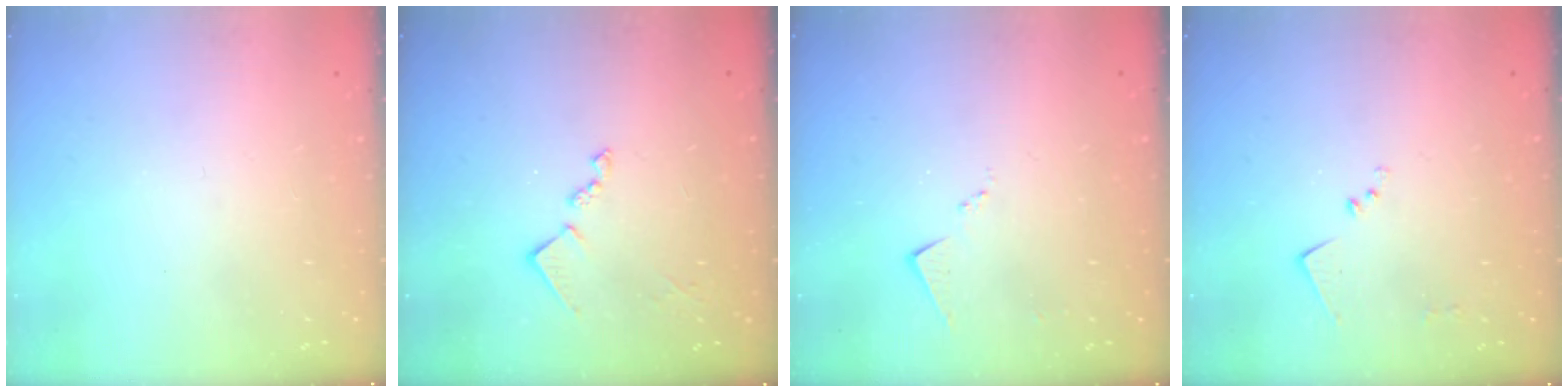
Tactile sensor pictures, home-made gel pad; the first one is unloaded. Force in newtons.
{"total": 10.0, "press": 10.0, "slide": 0.3}
{"total": 6.2, "press": 6.1, "slide": 0.6}
{"total": 7.2, "press": 7.1, "slide": 0.9}